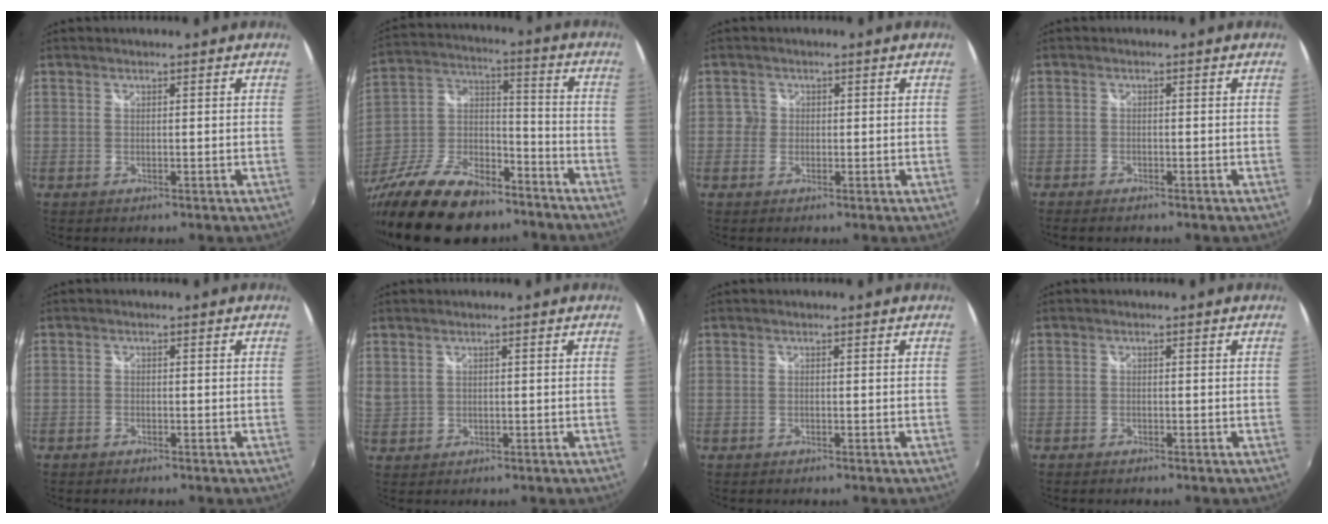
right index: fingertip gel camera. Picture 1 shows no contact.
{"total": 24.1, "force": [-17.0, 10.4, 13.5], "torque": [-0.286, -0.009, -0.285]}
{"total": 1.8, "force": [-0.2, 1.8, 0.0], "torque": [0.003, 0.004, -0.007]}
{"total": 2.3, "force": [-2.0, 0.8, 0.9], "torque": [-0.026, -0.009, -0.038]}
{"total": 1.0, "force": [-0.9, 0.5, 0.1], "torque": [-0.005, -0.002, -0.019]}
{"total": 2.4, "force": [1.7, 1.3, 1.0], "torque": [-0.016, 0.003, 0.037]}
{"total": 0.0}
{"total": 0.8, "force": [-0.7, 0.3, 0.2], "torque": [-0.006, -0.004, -0.016]}